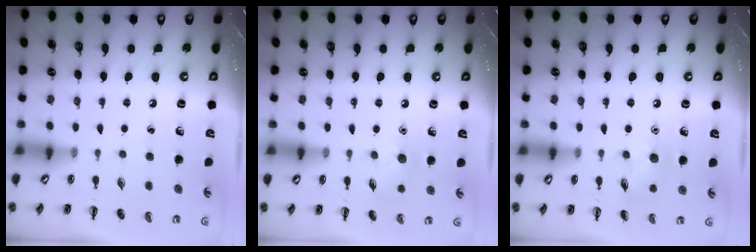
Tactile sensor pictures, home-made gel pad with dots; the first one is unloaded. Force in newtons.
{"total": 5.9, "press": 5.8, "slide": 1.4}
{"total": 6.8, "press": 6.8, "slide": 0.6}